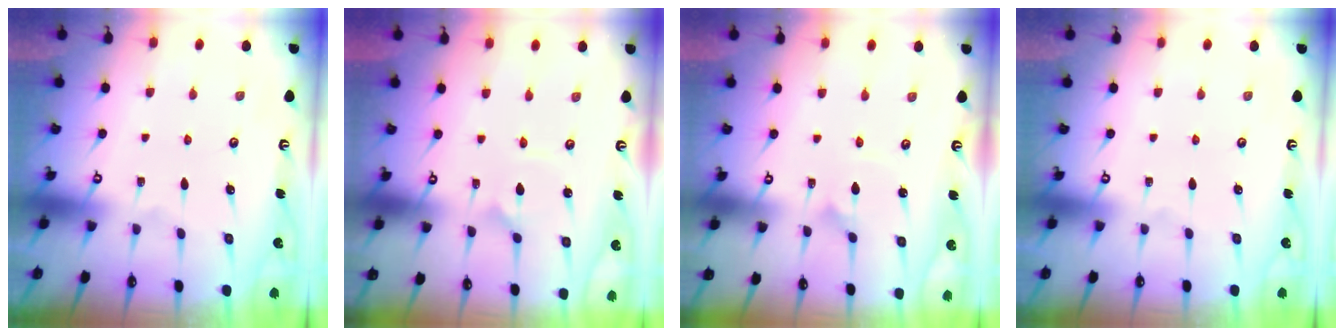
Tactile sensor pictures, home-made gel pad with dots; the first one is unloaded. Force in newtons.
{"total": 2.7, "press": 2.7, "slide": 0.4}
{"total": 1.3, "press": 1.3, "slide": 0.0}
{"total": 0.0}